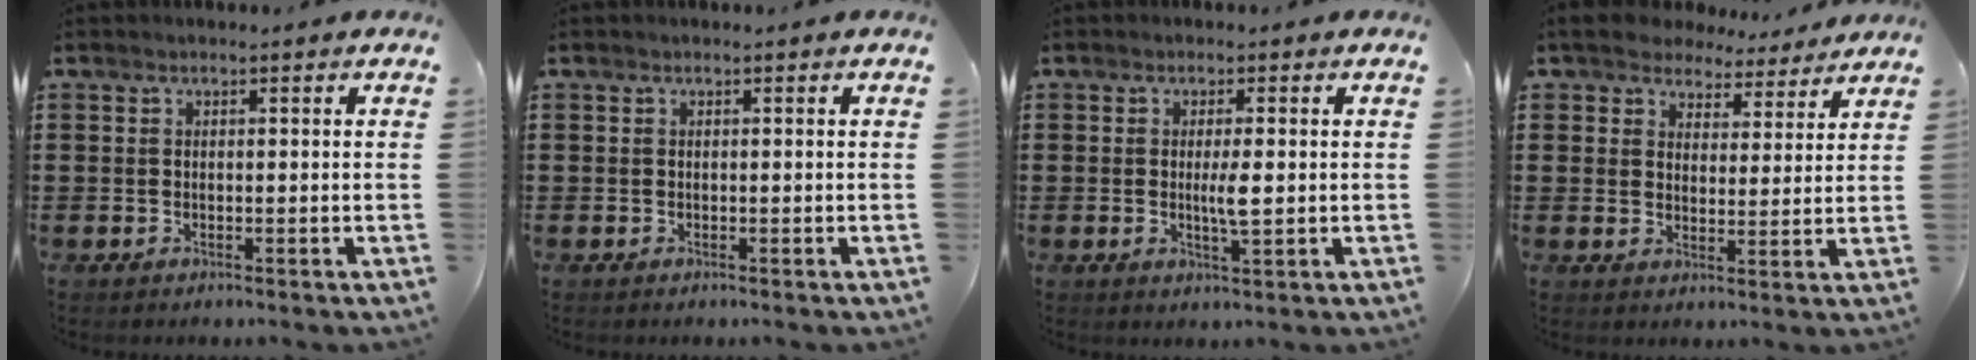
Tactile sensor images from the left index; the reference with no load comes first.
{"total": 0.0}
{"total": 3.3, "force": [0.0, 0.3, 3.3], "torque": [-0.059, -0.006, -0.001]}
{"total": 5.5, "force": [5.2, 1.9, 0.3], "torque": [-0.033, -0.020, 0.095]}